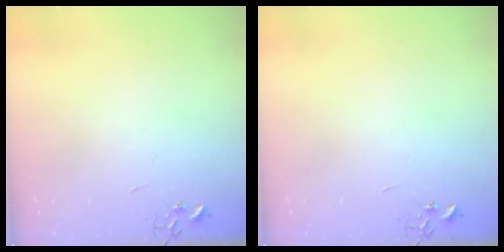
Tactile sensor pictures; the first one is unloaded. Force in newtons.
{"total": 0.0}